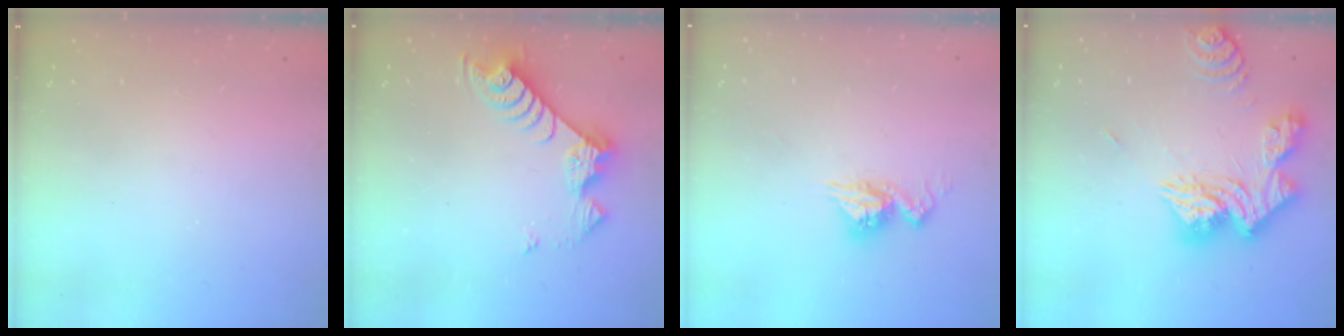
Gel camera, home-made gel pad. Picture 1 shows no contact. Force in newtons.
{"total": 10.0, "press": 9.9, "slide": 0.5}
{"total": 9.3, "press": 9.3, "slide": 0.6}
{"total": 18.5, "press": 18.4, "slide": 1.6}